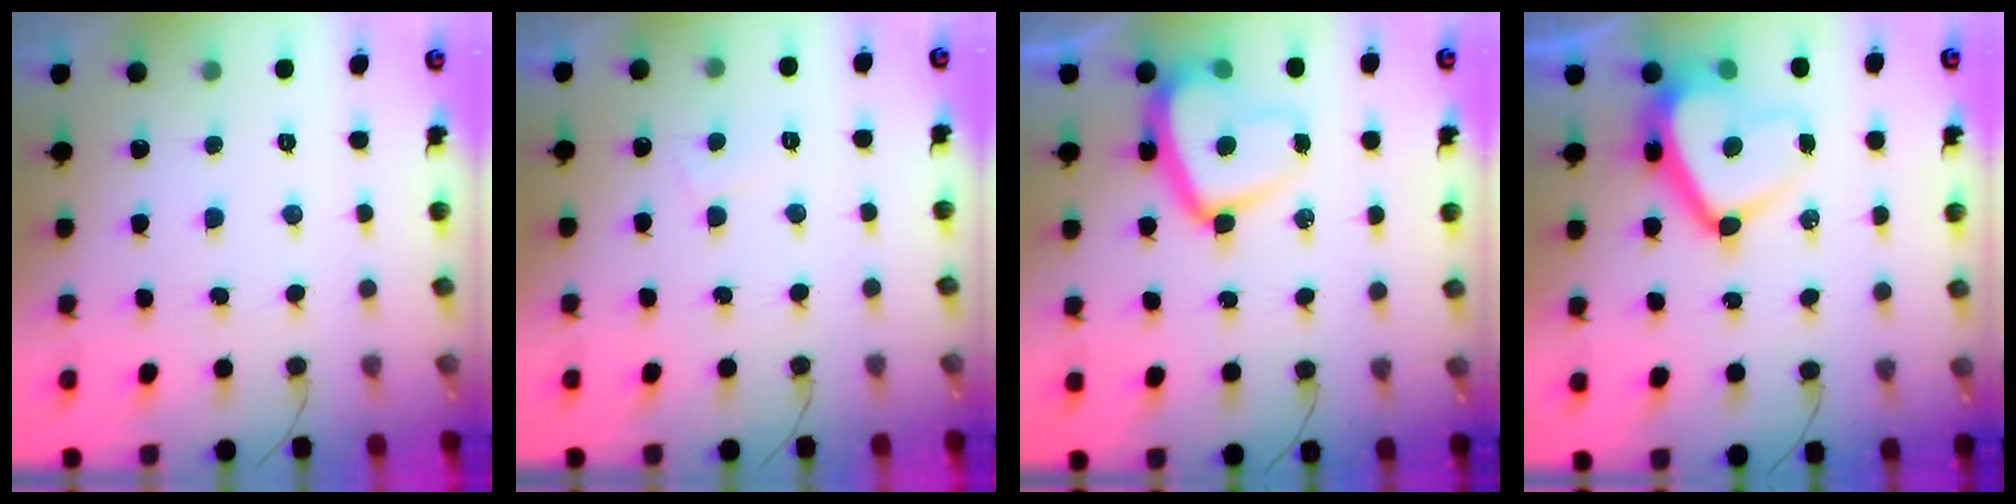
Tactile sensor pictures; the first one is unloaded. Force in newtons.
{"total": 2.1, "press": 2.0, "slide": 0.5}
{"total": 10.4, "press": 10.4, "slide": 1.0}
{"total": 12.1, "press": 12.0, "slide": 1.0}